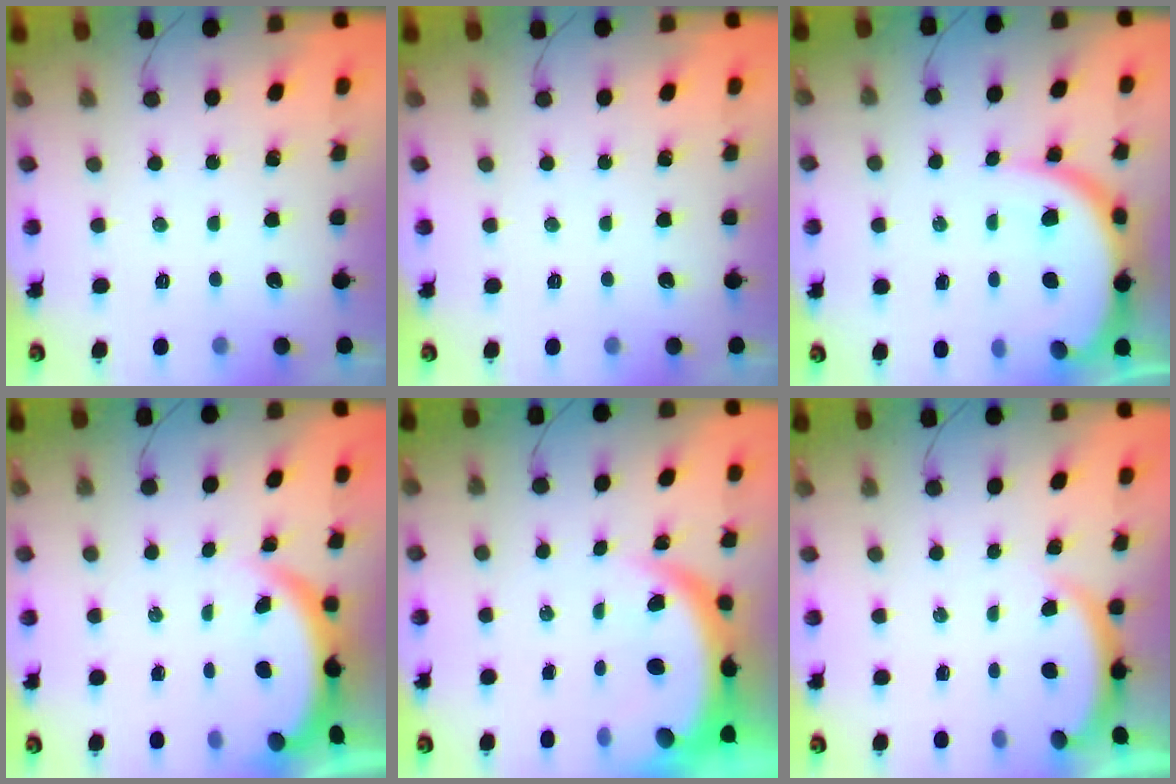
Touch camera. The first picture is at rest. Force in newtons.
{"total": 0.0}
{"total": 10.4, "press": 10.3, "slide": 1.2}
{"total": 4.0, "press": 4.0, "slide": 0.2}
{"total": 7.8, "press": 7.7, "slide": 1.0}
{"total": 1.7, "press": 1.6, "slide": 0.5}